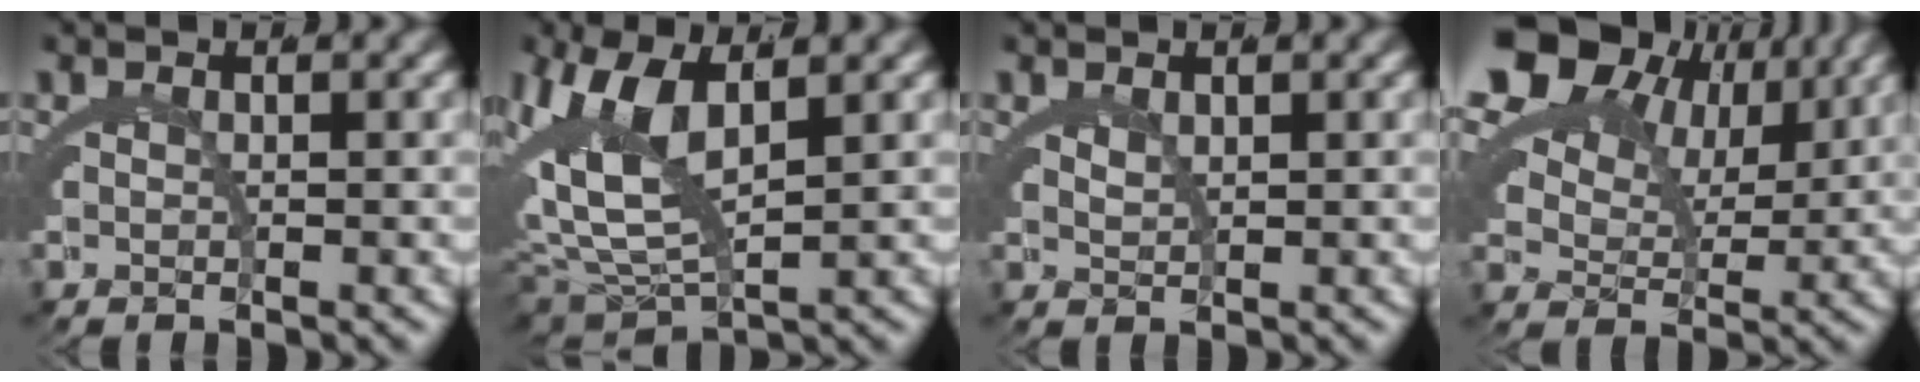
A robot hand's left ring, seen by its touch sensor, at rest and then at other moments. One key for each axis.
{"total": 9.4, "fx": 2.4, "fy": 5.3, "fz": 7.4, "tx": -0.174, "ty": -0.010, "tz": 0.049}
{"total": 1.3, "fx": 1.1, "fy": -0.6, "fz": 0.3, "tx": -0.008, "ty": -0.011, "tz": 0.031}
{"total": 10.7, "fx": 4.7, "fy": 7.3, "fz": 6.3, "tx": -0.127, "ty": 0.001, "tz": 0.074}